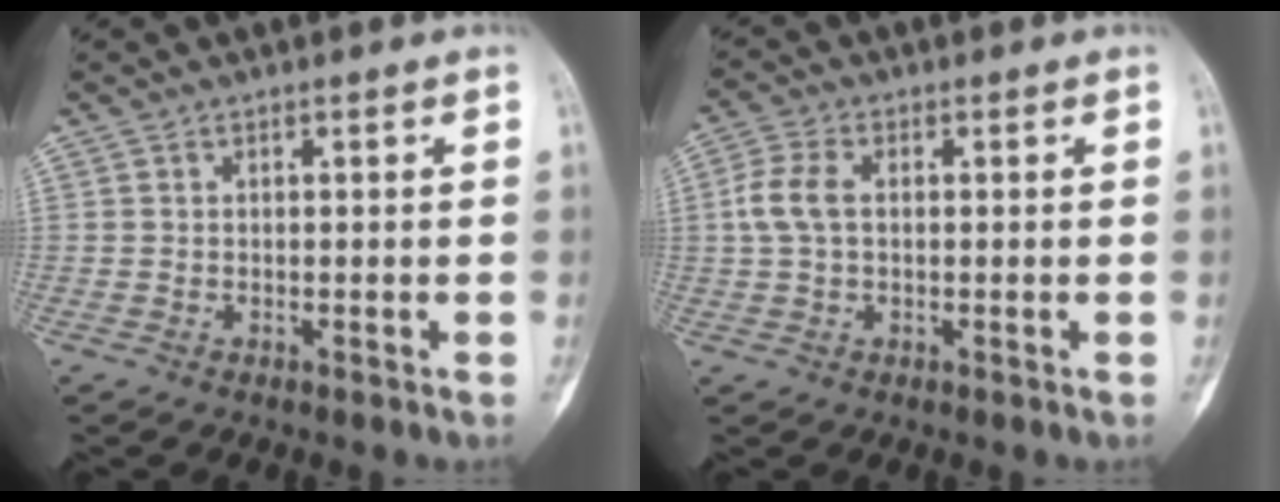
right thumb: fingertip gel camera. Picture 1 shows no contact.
{"total": 5.5, "force": [0.5, 3.4, 4.4], "torque": [-0.106, 0.013, 0.006]}